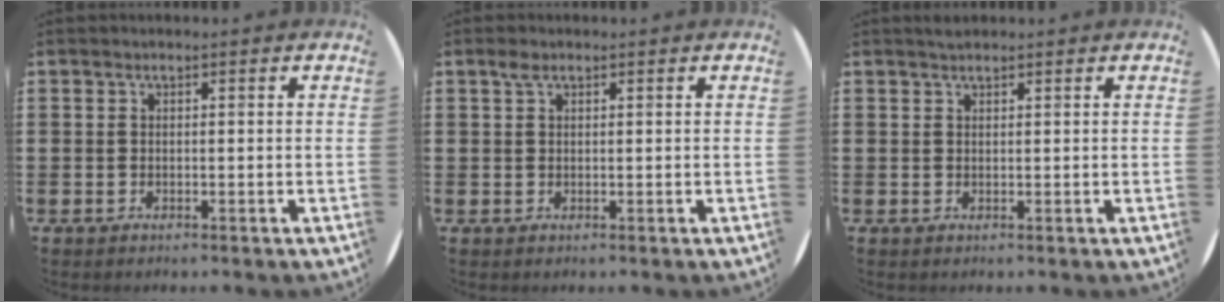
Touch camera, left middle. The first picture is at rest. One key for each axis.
{"total": 1.2, "fx": 0.7, "fy": 0.6, "fz": 0.7, "tx": -0.007, "ty": 0.001, "tz": 0.010}
{"total": 0.9, "fx": 0.9, "fy": 0.1, "fz": 0.2, "tx": -0.004, "ty": 0.001, "tz": 0.016}